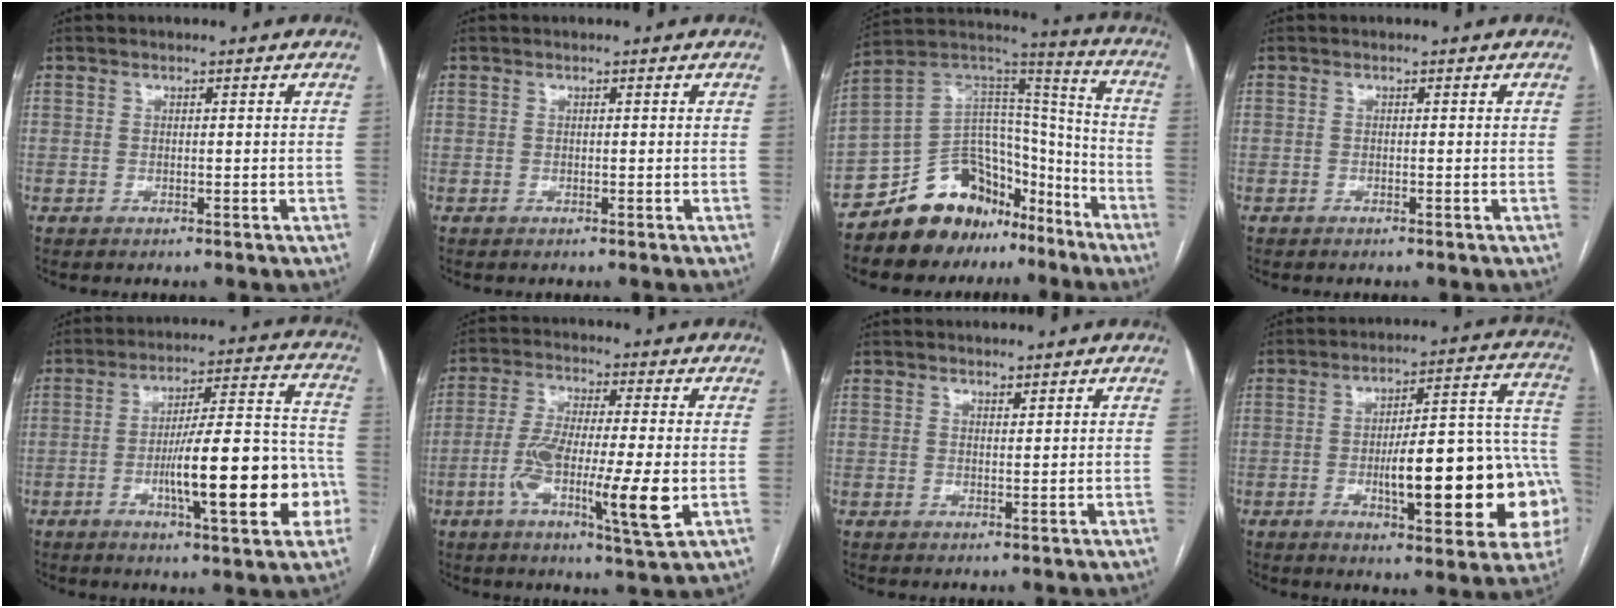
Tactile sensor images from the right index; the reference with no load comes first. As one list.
[{"total": 0.0}, {"total": 17.3, "force": [-13.2, 9.8, 5.6], "torque": [-0.072, 0.099, -0.222]}, {"total": 0.0}, {"total": 17.7, "force": [-5.2, 2.9, 16.7], "torque": [-0.236, 0.022, -0.070]}, {"total": 12.9, "force": [-3.2, 1.2, 12.5], "torque": [-0.225, -0.013, -0.059]}, {"total": 0.9, "force": [0.8, 0.1, 0.3], "torque": [-0.007, -0.004, 0.015]}, {"total": 21.5, "force": [-5.2, 4.8, 20.3], "torque": [-0.202, 0.034, -0.057]}]